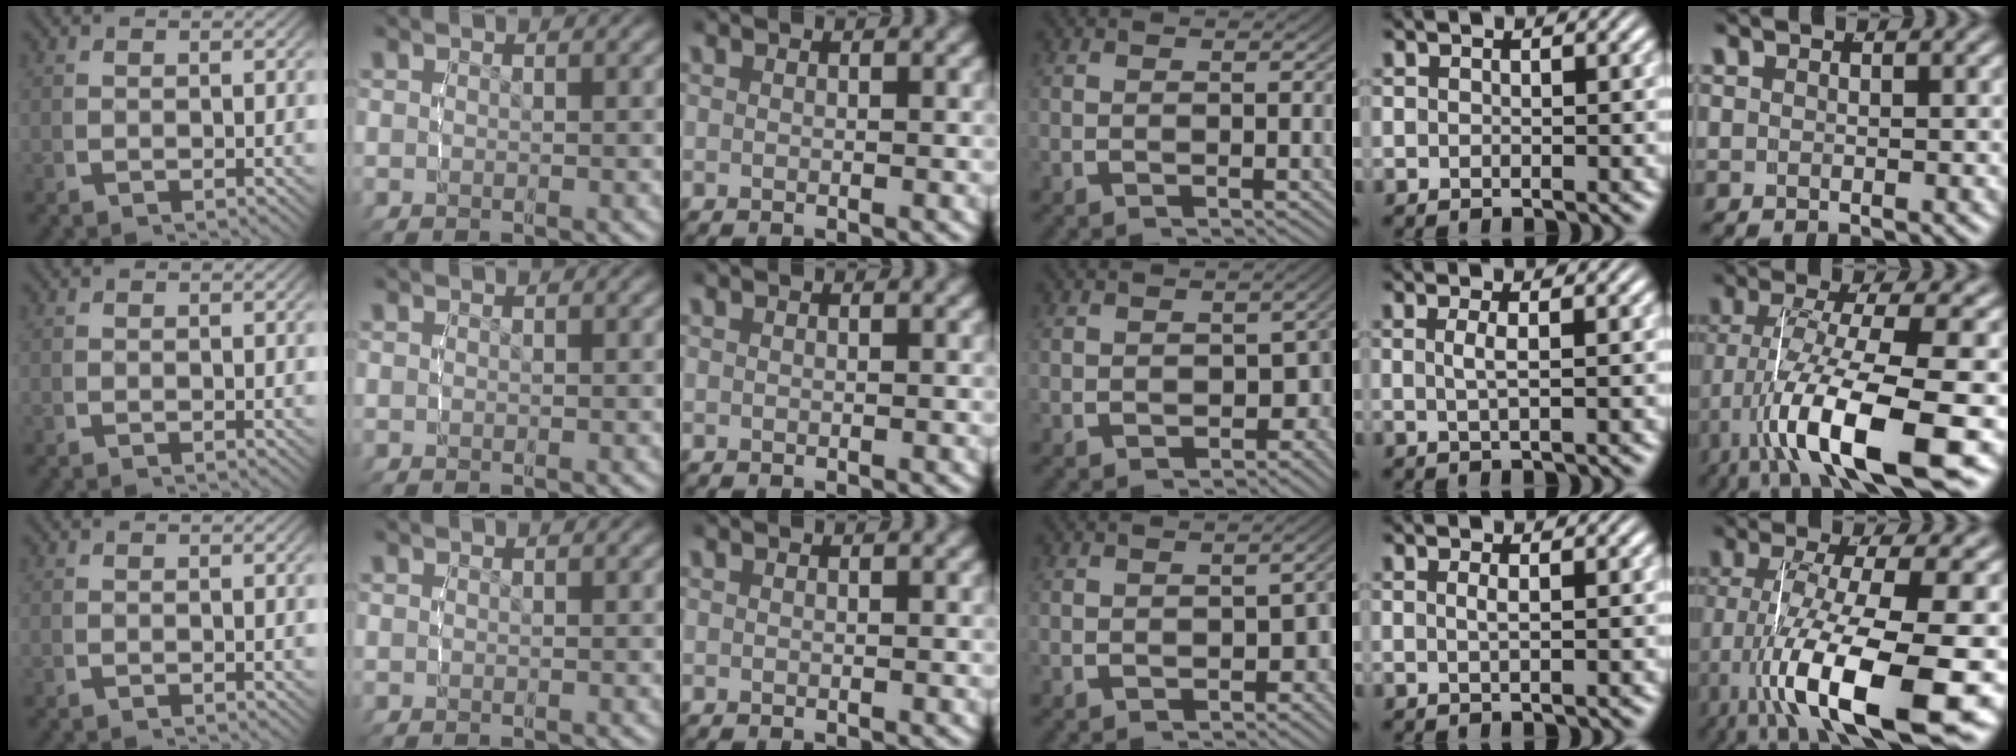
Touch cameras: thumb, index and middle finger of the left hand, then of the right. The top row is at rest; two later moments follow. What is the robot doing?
{"motion": "lift_and_place", "object": "condiment"}